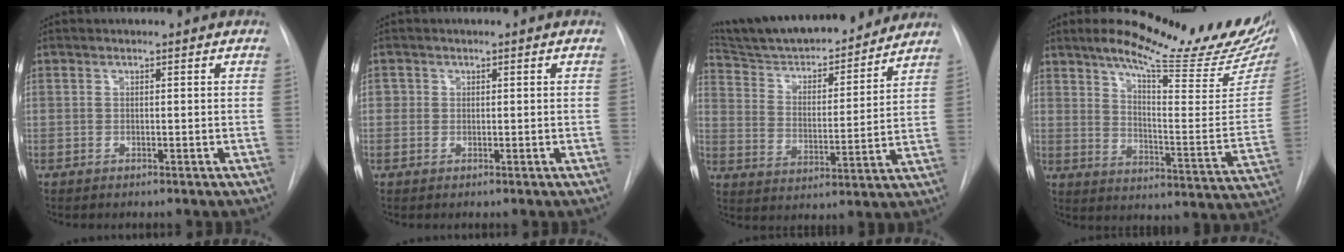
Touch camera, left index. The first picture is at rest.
{"total": 1.1, "force": [0.2, 1.1, 0.1], "torque": [0.011, 0.005, 0.000]}
{"total": 21.2, "force": [19.4, 3.7, 7.7], "torque": [-0.123, -0.004, 0.290]}
{"total": 23.3, "force": [18.7, 2.8, 13.6], "torque": [-0.197, -0.068, 0.244]}